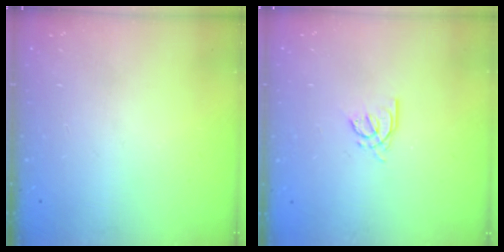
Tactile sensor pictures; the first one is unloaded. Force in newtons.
{"total": 3.9, "press": 3.9, "slide": 0.7}